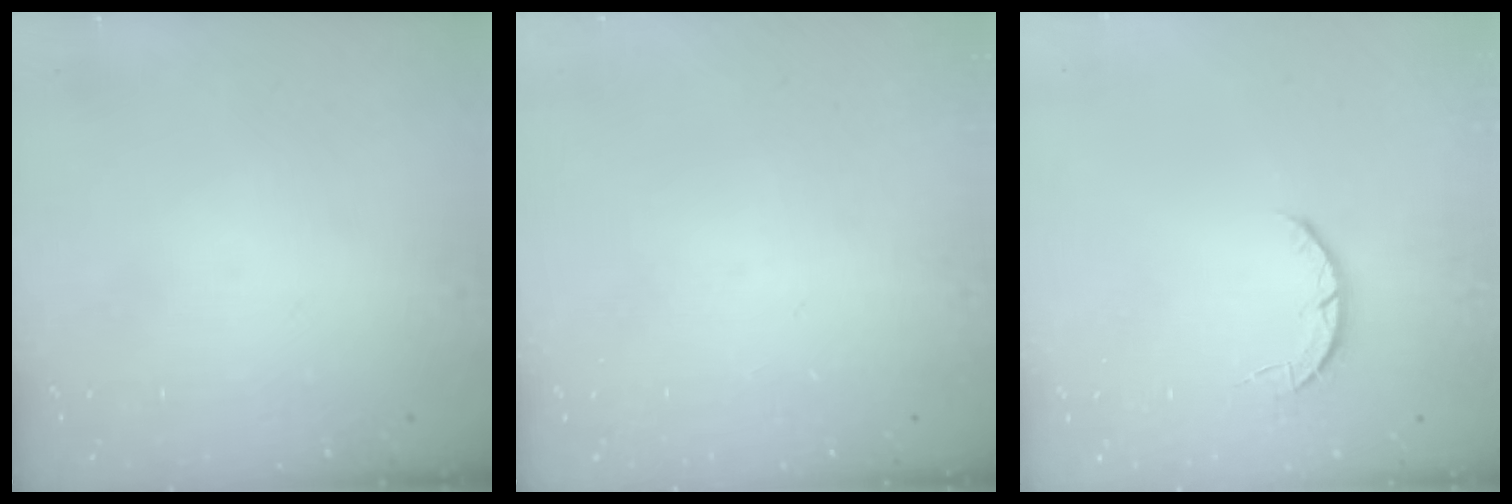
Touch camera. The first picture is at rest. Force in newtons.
{"total": 0.0}
{"total": 3.3, "press": 3.3, "slide": 0.5}